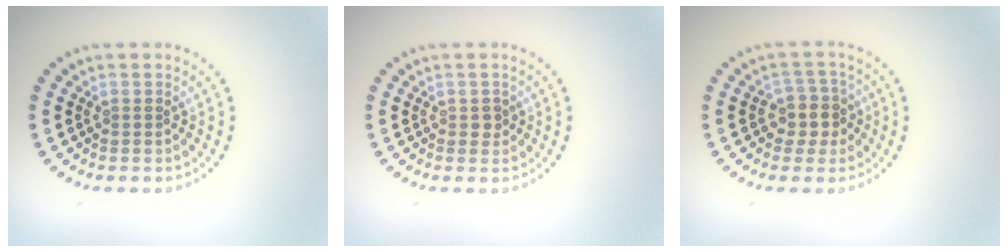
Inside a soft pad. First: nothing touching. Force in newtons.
{"total": 0.8, "press": 0.8, "slide": 0.2}
{"total": 2.8, "press": 2.4, "slide": 1.4}